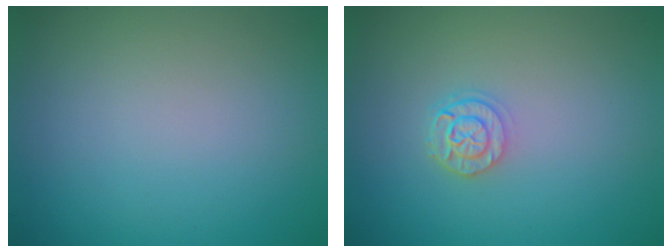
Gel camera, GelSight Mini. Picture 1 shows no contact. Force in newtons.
{"total": 2.2, "press": 1.8, "slide": 1.2}